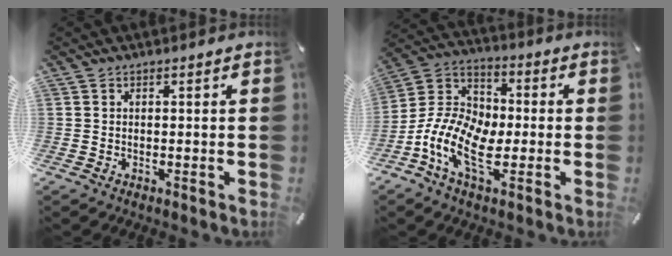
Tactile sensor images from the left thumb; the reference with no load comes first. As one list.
[{"total": 12.4, "force": [-4.9, 7.4, 8.7], "torque": [-0.208, 0.003, -0.096]}]